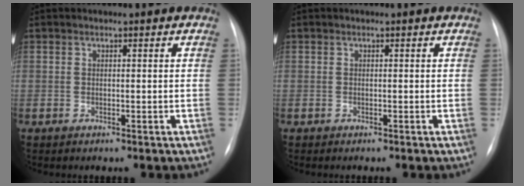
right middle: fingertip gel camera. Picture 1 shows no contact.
{"total": 0.0}